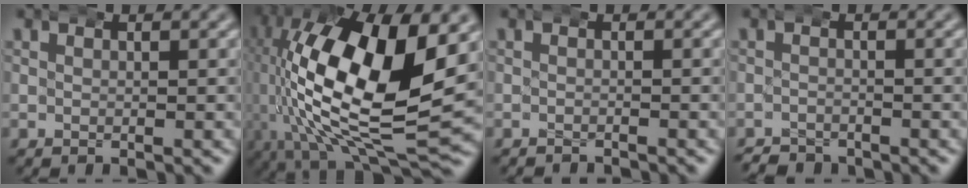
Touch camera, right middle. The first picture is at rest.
{"total": 18.3, "force": [0.8, 8.8, 16.0], "torque": [-0.290, -0.025, 0.031]}
{"total": 1.6, "force": [-1.6, 0.2, 0.0], "torque": [-0.009, -0.004, -0.027]}
{"total": 2.1, "force": [-2.0, 0.7, -0.2], "torque": [-0.006, -0.009, -0.033]}